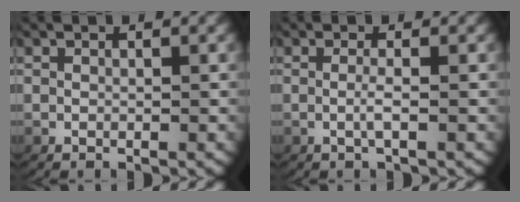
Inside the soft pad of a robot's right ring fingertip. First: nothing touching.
{"total": 1.3, "force": [-0.4, -0.1, 1.3], "torque": [-0.033, -0.005, -0.007]}